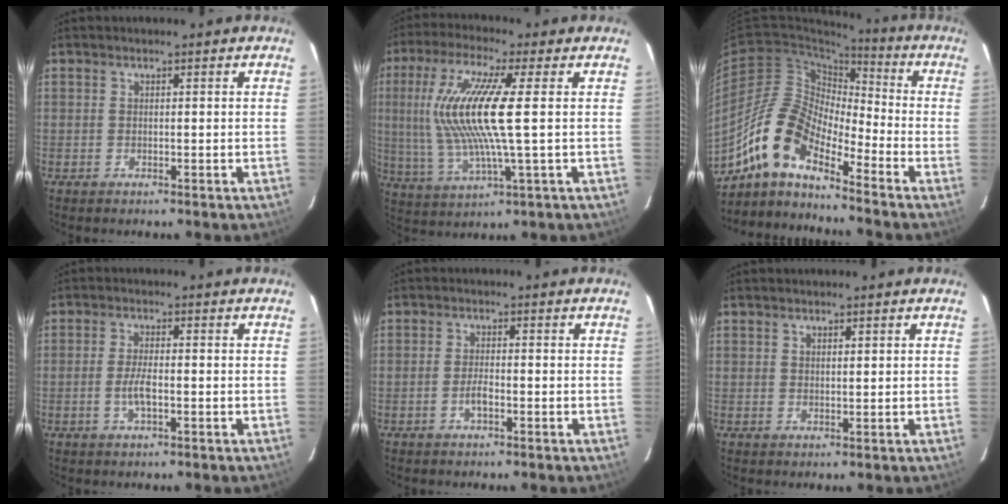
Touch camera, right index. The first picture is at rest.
{"total": 15.2, "force": [1.9, 1.5, 15.0], "torque": [-0.297, -0.001, 0.042]}
{"total": 13.2, "force": [-9.5, 4.4, 7.9], "torque": [-0.142, 0.013, -0.201]}
{"total": 3.6, "force": [-1.1, 1.1, 3.3], "torque": [-0.069, -0.001, -0.021]}
{"total": 2.8, "force": [-1.4, 0.9, 2.3], "torque": [-0.050, 0.003, -0.028]}
{"total": 1.2, "force": [0.9, 0.5, 0.6], "torque": [-0.008, 0.002, 0.015]}